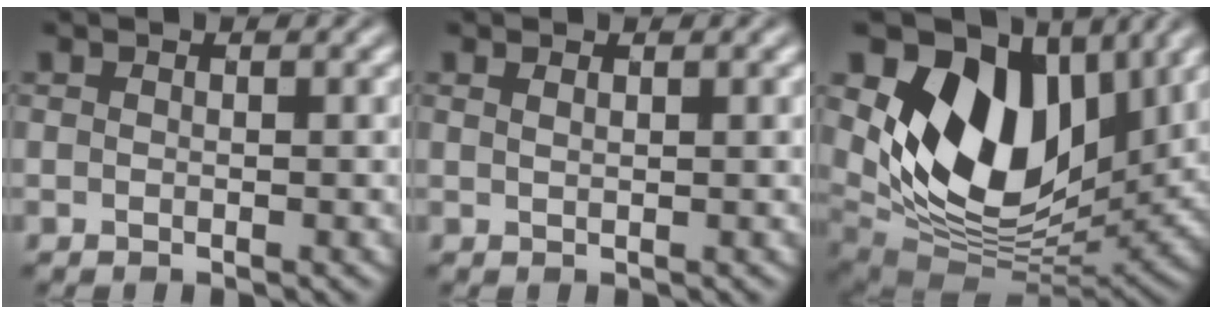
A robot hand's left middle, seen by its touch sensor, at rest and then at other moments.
{"total": 0.7, "force": [0.4, 0.3, 0.4], "torque": [-0.008, 0.001, 0.005]}
{"total": 12.6, "force": [4.8, 7.8, 8.7], "torque": [-0.158, -0.003, 0.090]}